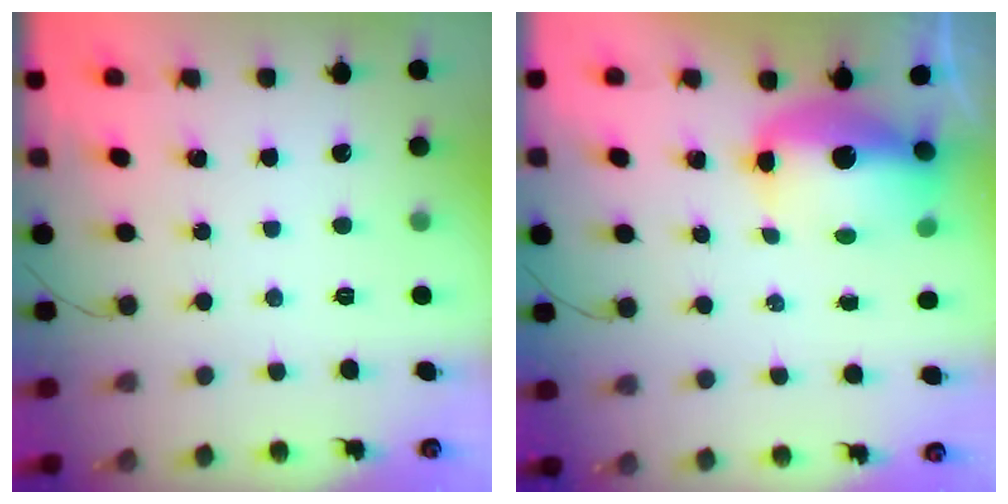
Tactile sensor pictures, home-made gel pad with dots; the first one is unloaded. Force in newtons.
{"total": 12.0, "press": 11.4, "slide": 3.7}